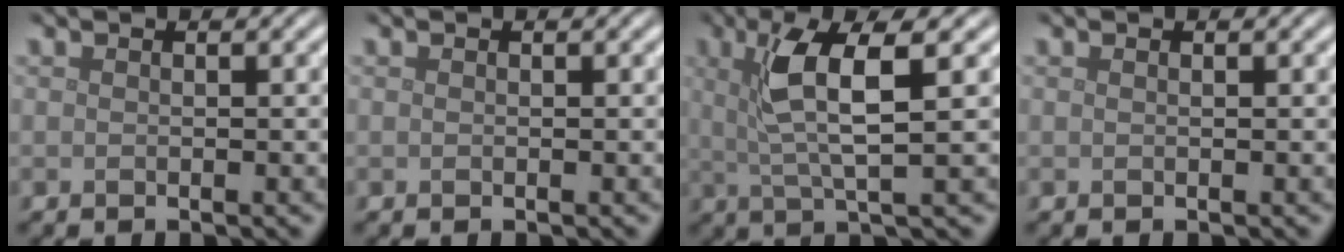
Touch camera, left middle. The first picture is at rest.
{"total": 0.0}
{"total": 5.5, "force": [1.8, 1.1, 5.1], "torque": [-0.101, 0.005, 0.034]}
{"total": 0.0}